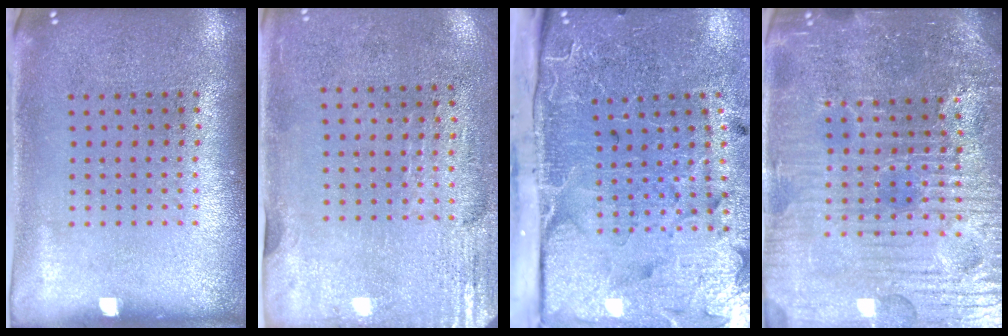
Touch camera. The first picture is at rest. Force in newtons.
{"total": 2.9, "press": 2.5, "slide": 1.5}
{"total": 5.0, "press": 3.9, "slide": 3.1}
{"total": 5.6, "press": 5.2, "slide": 1.9}